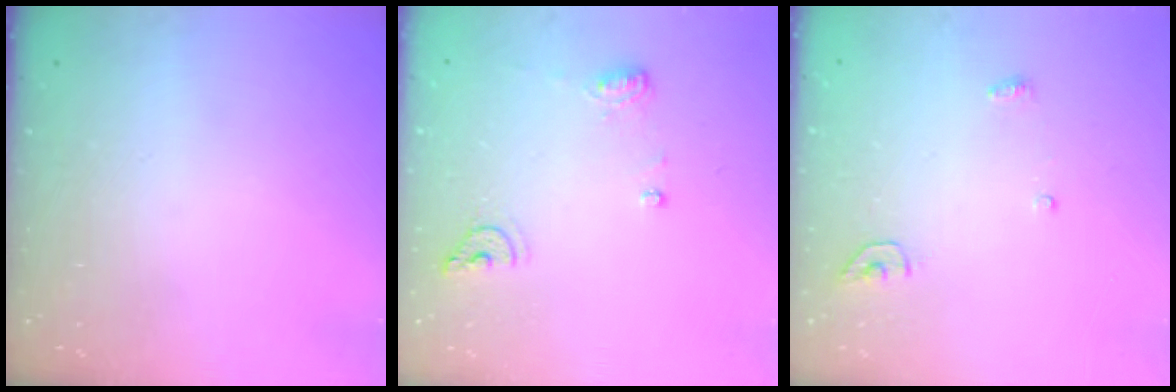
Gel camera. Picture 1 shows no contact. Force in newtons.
{"total": 7.9, "press": 7.8, "slide": 1.1}
{"total": 3.7, "press": 3.7, "slide": 0.3}